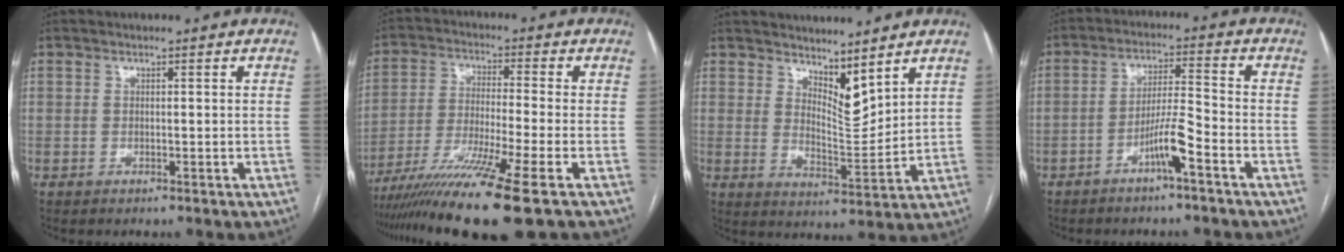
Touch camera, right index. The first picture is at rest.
{"total": 13.9, "force": [-9.4, -1.6, 10.1], "torque": [-0.197, -0.038, -0.166]}
{"total": 6.7, "force": [5.6, 1.7, 3.3], "torque": [-0.060, -0.014, 0.105]}
{"total": 5.9, "force": [-3.3, 0.0, 4.9], "torque": [-0.093, 0.007, -0.061]}